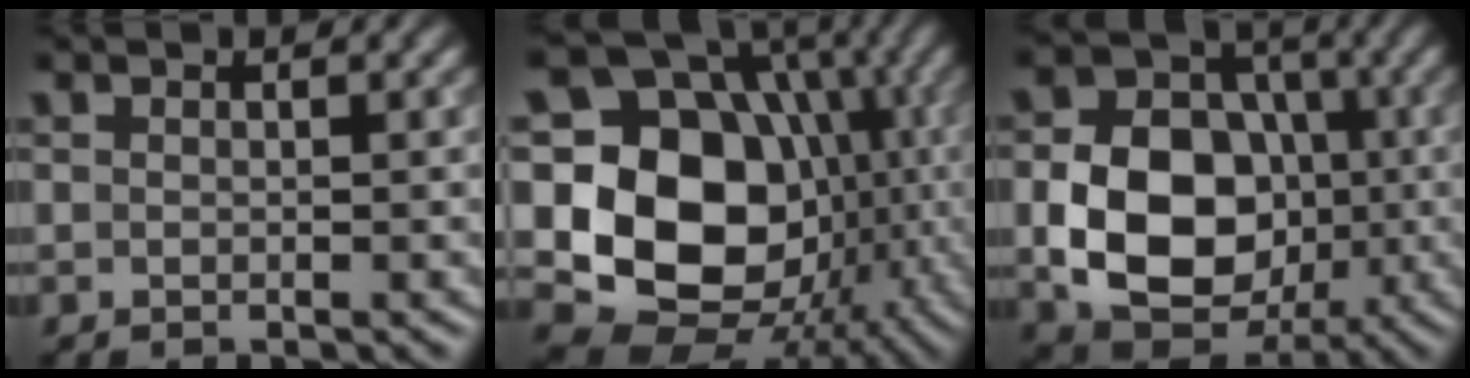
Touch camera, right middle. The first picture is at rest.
{"total": 16.6, "force": [-1.7, 13.2, 9.9], "torque": [-0.164, -0.015, -0.028]}
{"total": 10.7, "force": [-1.9, 8.0, 6.8], "torque": [-0.126, -0.005, -0.035]}